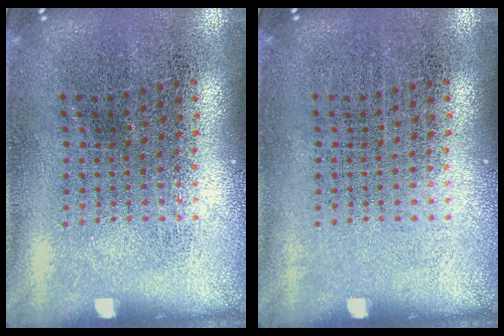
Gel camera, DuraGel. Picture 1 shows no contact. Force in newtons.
{"total": 0.0}